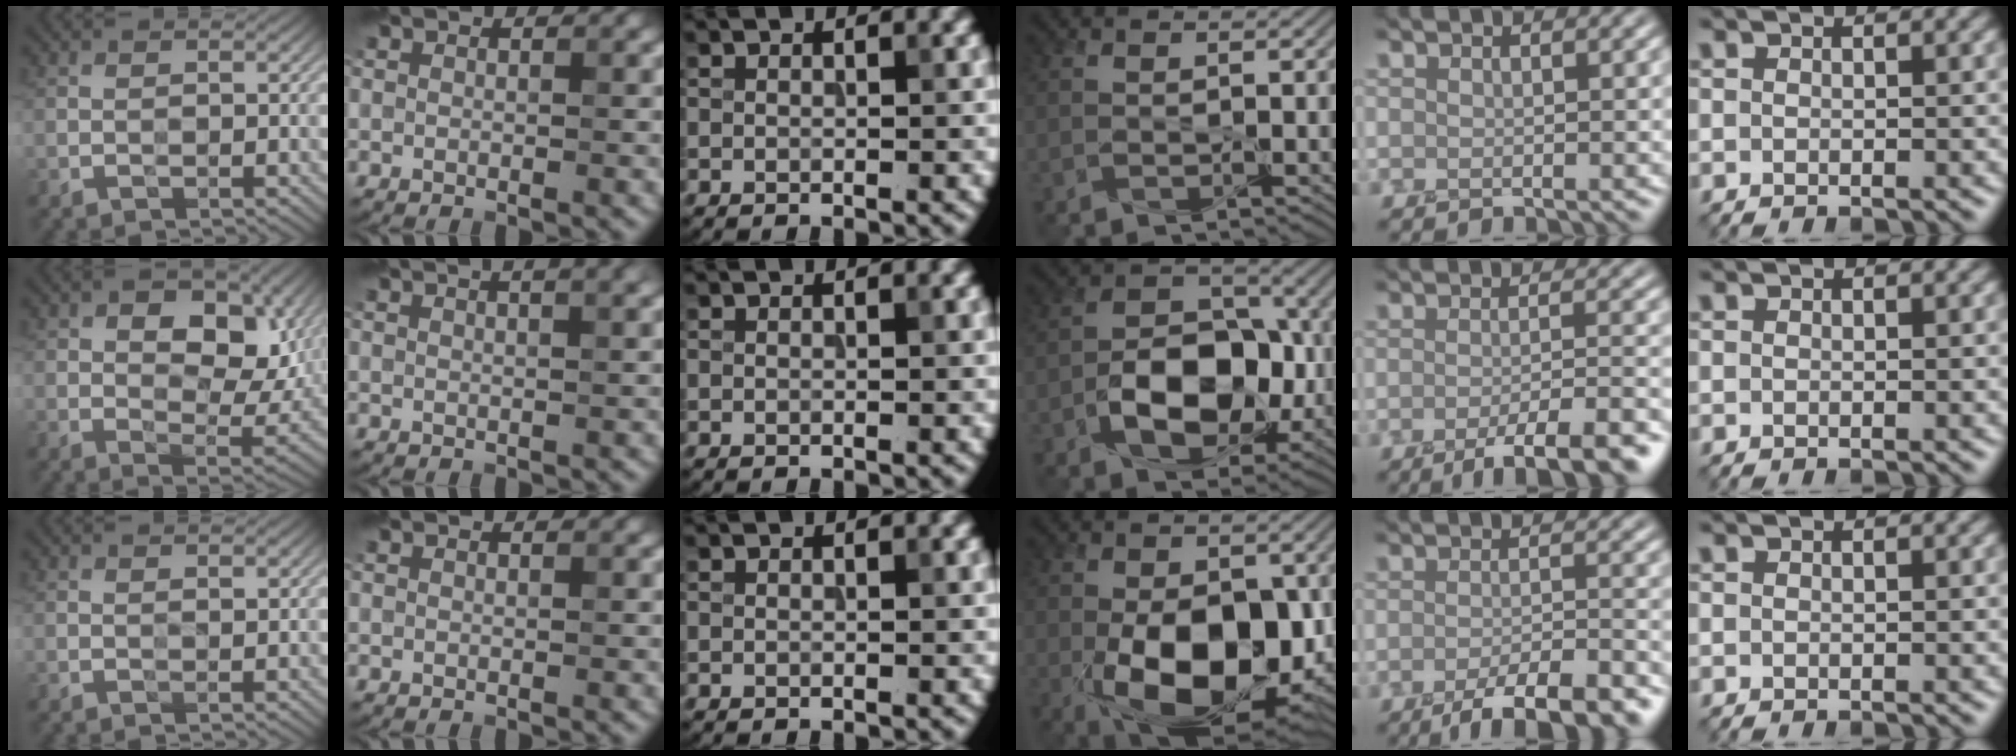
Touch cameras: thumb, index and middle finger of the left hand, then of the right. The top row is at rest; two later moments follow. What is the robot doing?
{"motion": "peel", "object": "velcro strap"}